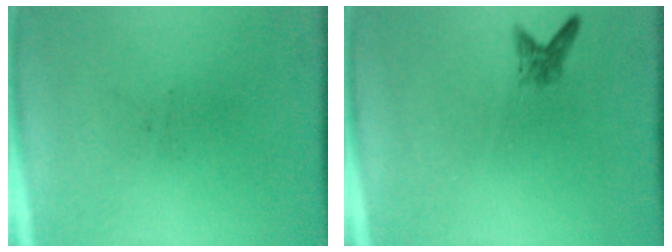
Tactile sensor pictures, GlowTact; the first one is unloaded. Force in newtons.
{"total": 1.6}